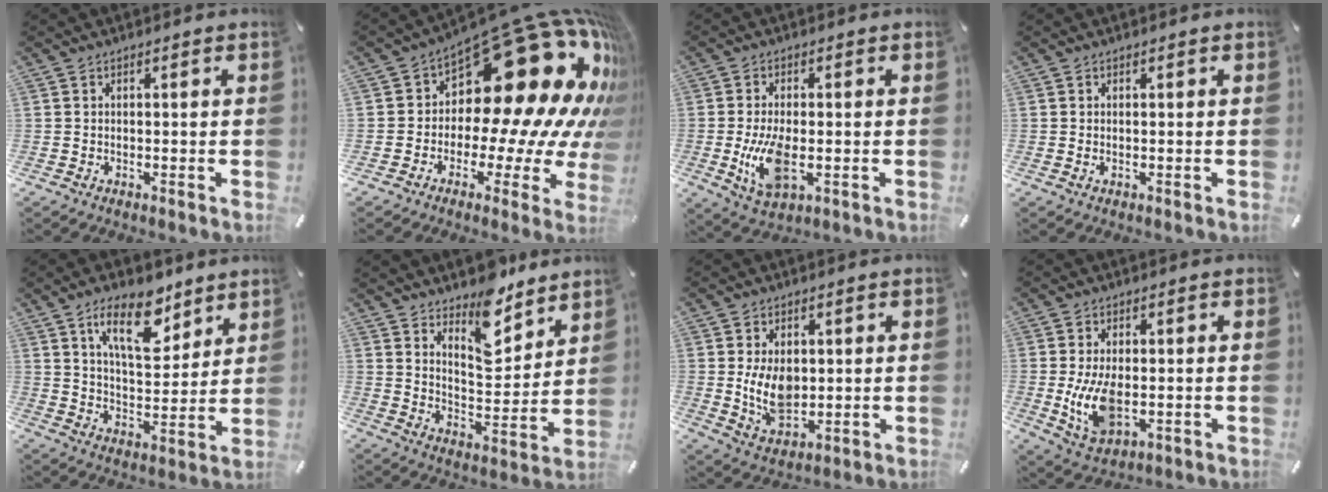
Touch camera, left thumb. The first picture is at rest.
{"total": 28.5, "force": [11.0, 13.1, 22.8], "torque": [-0.319, -0.133, 0.213]}
{"total": 10.0, "force": [-1.4, 5.1, 8.5], "torque": [-0.184, -0.018, -0.023]}
{"total": 0.6, "force": [0.2, 0.1, 0.6], "torque": [-0.011, -0.001, 0.003]}
{"total": 15.0, "force": [9.4, 6.8, 9.6], "torque": [-0.147, -0.041, 0.161]}
{"total": 11.8, "force": [9.5, 5.4, 4.5], "torque": [-0.053, -0.079, 0.170]}
{"total": 9.0, "force": [1.1, 6.1, 6.5], "torque": [-0.133, -0.012, 0.016]}
{"total": 9.5, "force": [-0.7, 5.4, 7.8], "torque": [-0.175, -0.011, -0.014]}